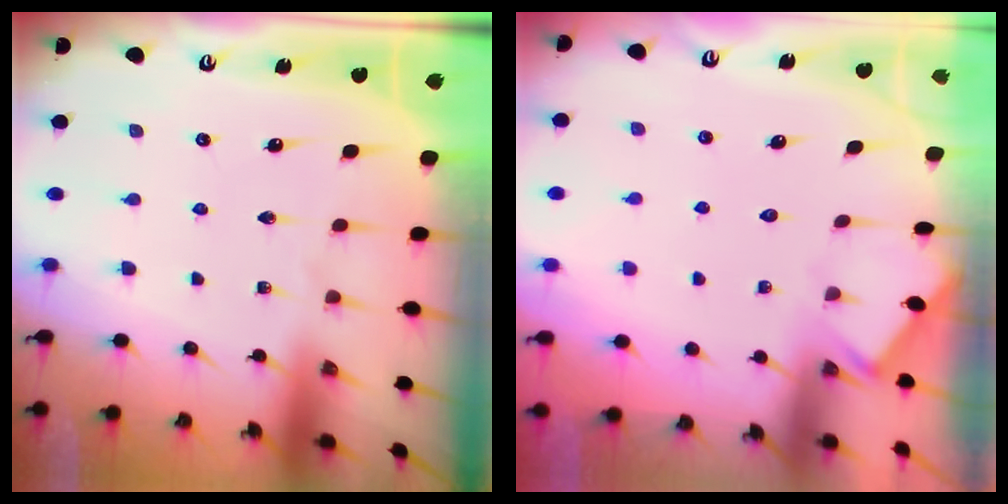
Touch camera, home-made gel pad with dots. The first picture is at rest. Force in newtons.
{"total": 2.4, "press": 2.4, "slide": 0.3}